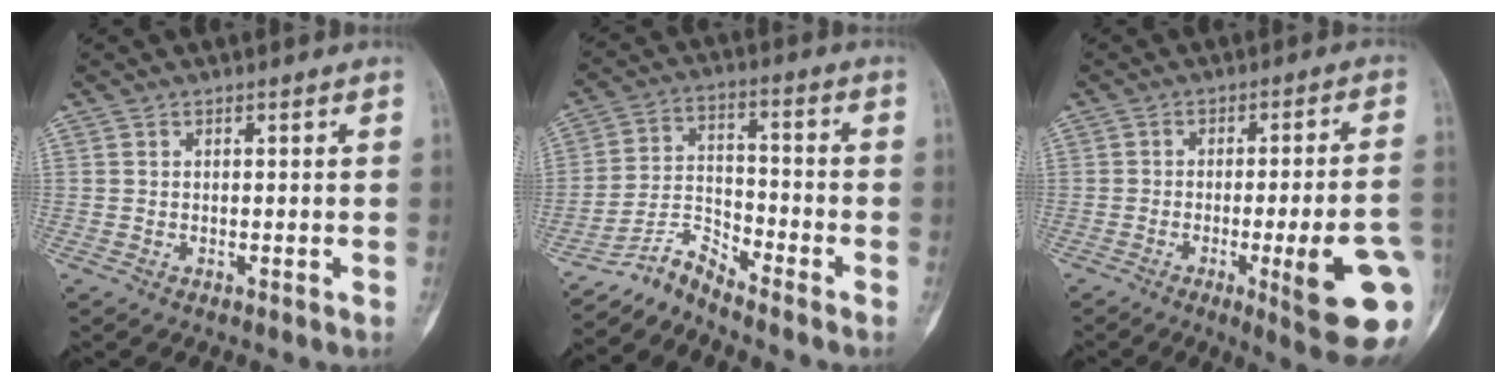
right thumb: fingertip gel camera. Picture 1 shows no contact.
{"total": 5.6, "force": [-5.6, 0.0, 0.3], "torque": [-0.006, 0.056, -0.111]}
{"total": 16.9, "force": [-4.7, 2.8, 16.0], "torque": [-0.162, 0.009, -0.050]}